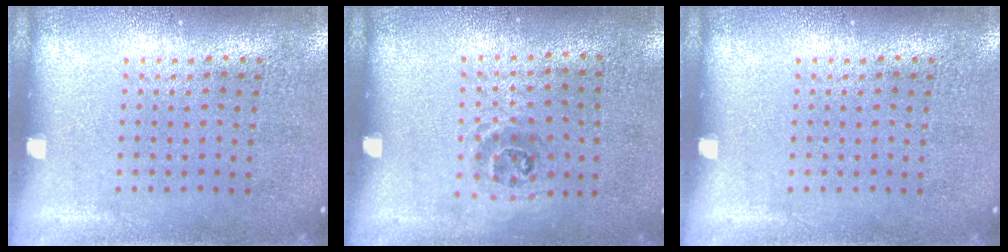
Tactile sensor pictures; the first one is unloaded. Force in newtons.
{"total": 0.9, "press": 0.7, "slide": 0.7}
{"total": 0.0}